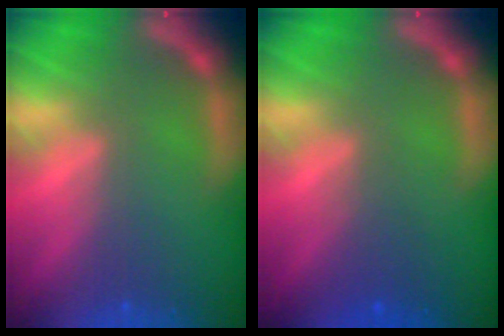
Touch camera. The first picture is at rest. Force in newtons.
{"total": 1.9}